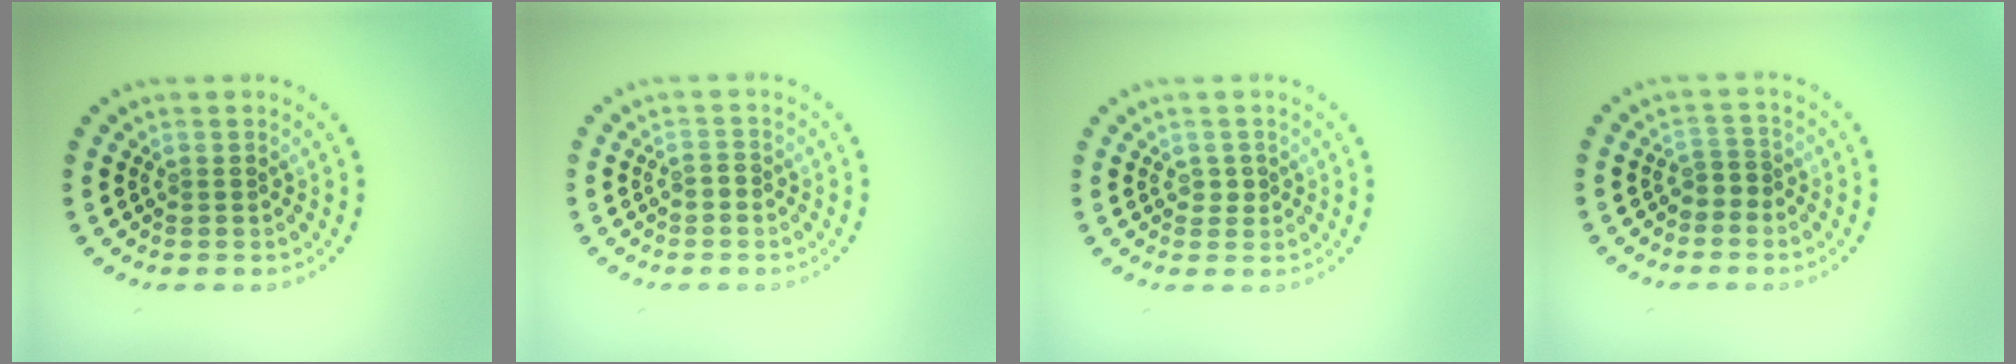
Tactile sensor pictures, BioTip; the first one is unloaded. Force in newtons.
{"total": 0.9, "press": 0.8, "slide": 0.1}
{"total": 1.0, "press": 0.9, "slide": 0.3}
{"total": 1.6, "press": 1.3, "slide": 0.9}